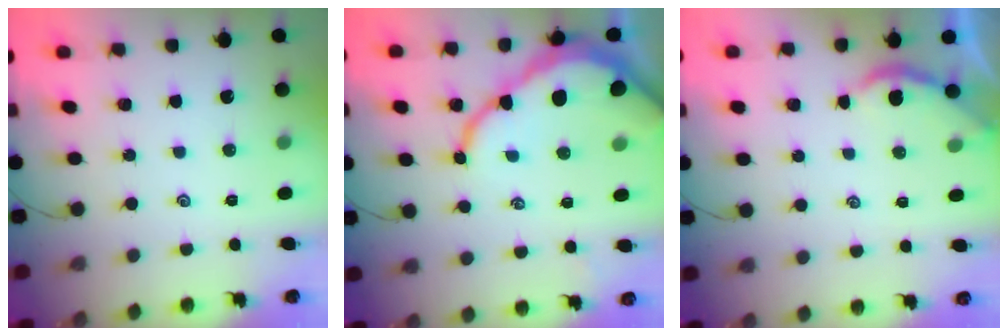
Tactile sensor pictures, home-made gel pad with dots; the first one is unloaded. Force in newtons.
{"total": 13.1, "press": 13.0, "slide": 1.2}
{"total": 2.3, "press": 2.2, "slide": 0.3}